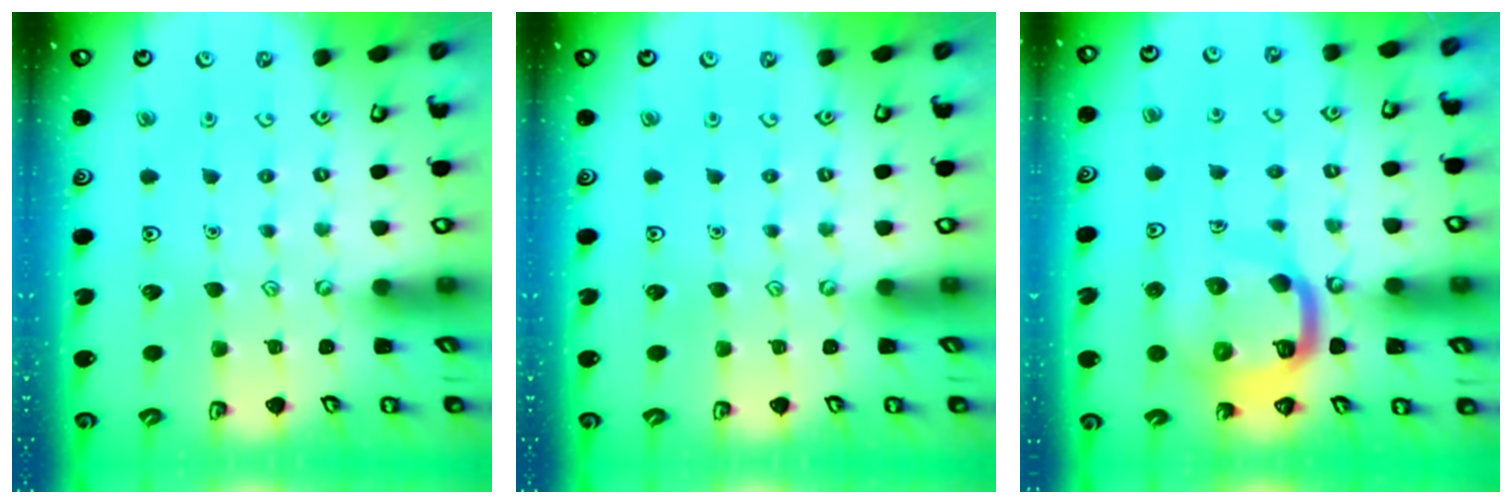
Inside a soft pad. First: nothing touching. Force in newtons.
{"total": 0.0}
{"total": 14.1, "press": 14.0, "slide": 1.5}